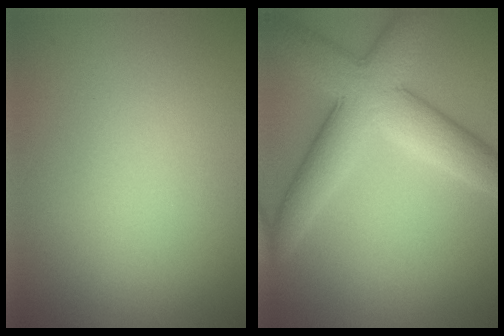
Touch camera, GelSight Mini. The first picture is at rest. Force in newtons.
{"total": 7.3, "press": 7.3, "slide": 0.3}